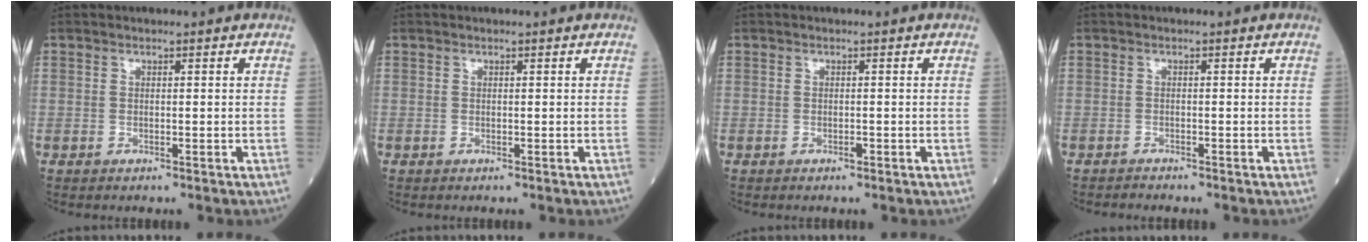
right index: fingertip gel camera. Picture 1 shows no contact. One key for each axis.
{"total": 0.0}
{"total": 0.6, "fx": -0.3, "fy": 0.1, "fz": 0.5, "tx": -0.011, "ty": 0.000, "tz": -0.004}
{"total": 0.8, "fx": -0.8, "fy": 0.0, "fz": -0.1, "tx": -0.002, "ty": -0.003, "tz": -0.013}